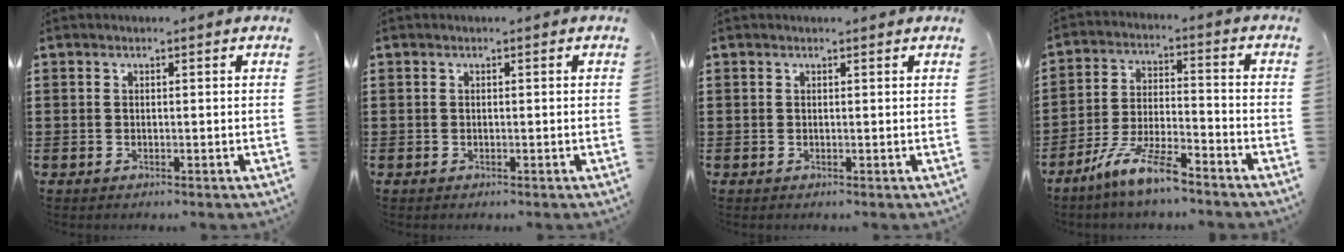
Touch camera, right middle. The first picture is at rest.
{"total": 0.0}
{"total": 0.0}
{"total": 8.9, "force": [-7.3, 1.3, 5.0], "torque": [-0.114, -0.001, -0.144]}